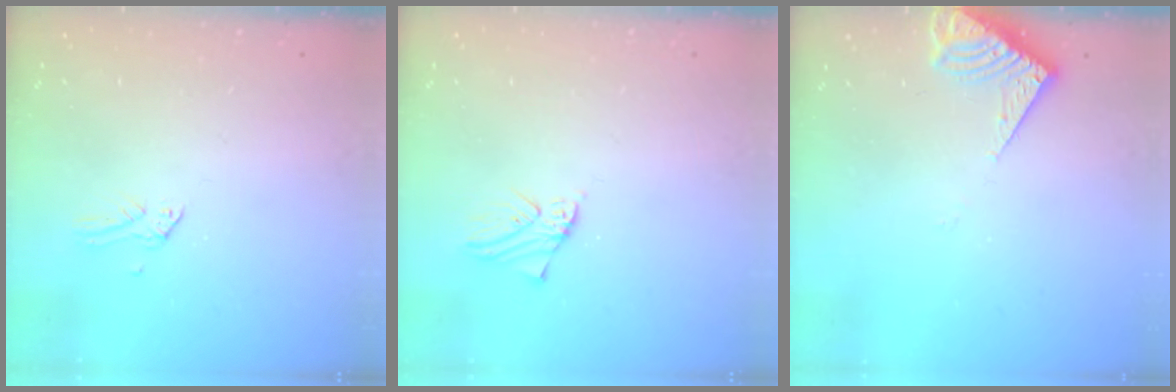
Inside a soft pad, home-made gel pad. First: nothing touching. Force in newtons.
{"total": 1.0, "press": 1.0, "slide": 0.0}
{"total": 8.2, "press": 8.2, "slide": 0.3}